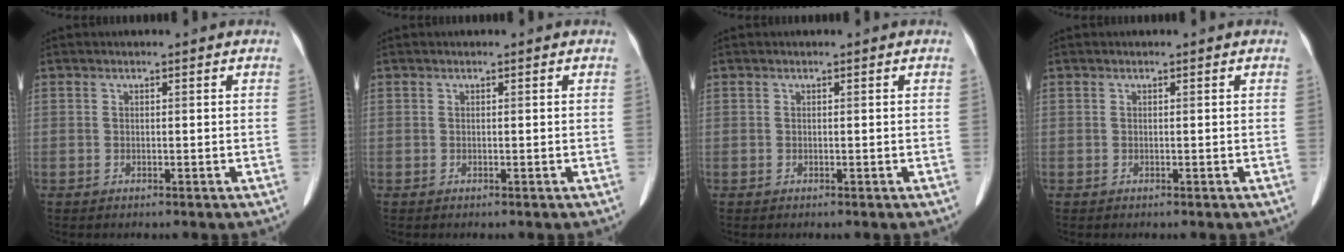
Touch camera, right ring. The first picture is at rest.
{"total": 0.0}
{"total": 0.0}
{"total": 0.0}